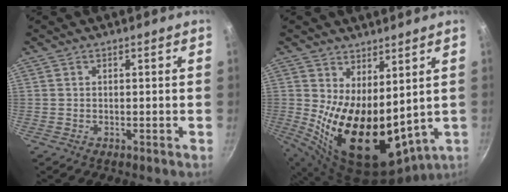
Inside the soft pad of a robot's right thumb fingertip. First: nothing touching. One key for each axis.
{"total": 18.1, "fx": 2.2, "fy": 9.7, "fz": 15.1, "tx": -0.222, "ty": -0.045, "tz": 0.065}